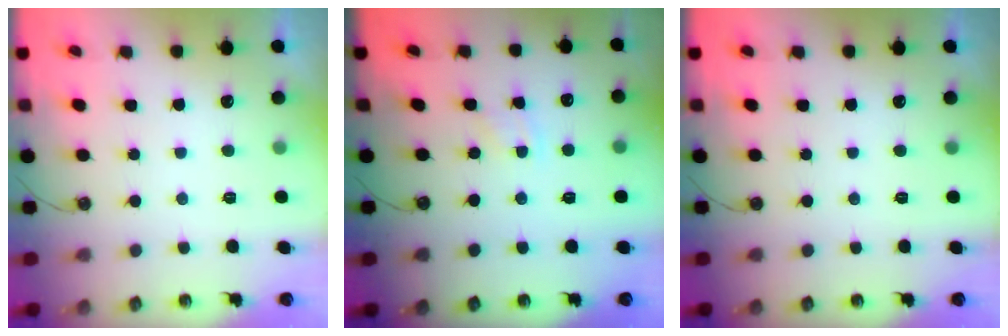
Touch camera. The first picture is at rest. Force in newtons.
{"total": 3.5, "press": 3.5, "slide": 0.4}
{"total": 0.0}